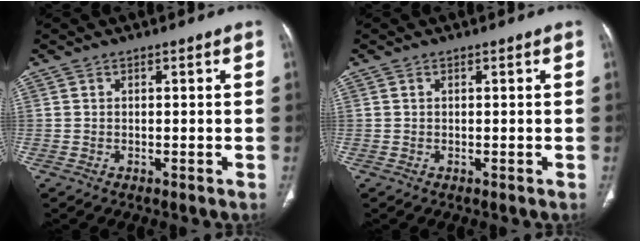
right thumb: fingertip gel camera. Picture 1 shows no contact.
{"total": 0.0}